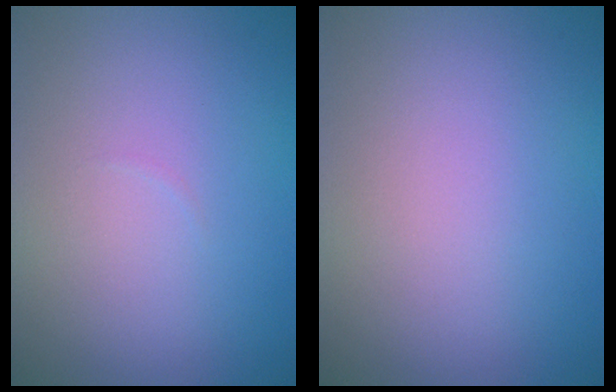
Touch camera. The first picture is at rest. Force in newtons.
{"total": 0.0}